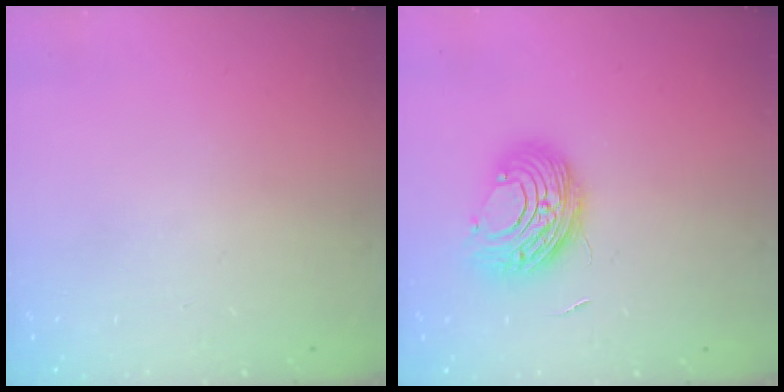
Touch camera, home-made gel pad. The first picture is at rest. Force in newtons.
{"total": 10.4, "press": 10.3, "slide": 1.0}